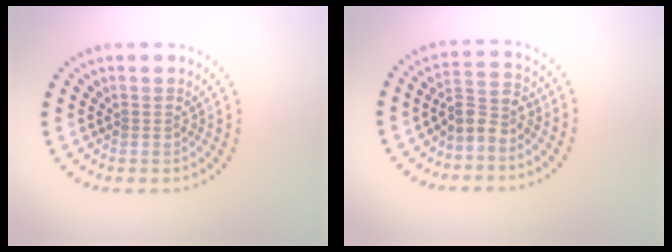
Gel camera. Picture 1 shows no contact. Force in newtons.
{"total": 2.6, "press": 2.0, "slide": 1.6}